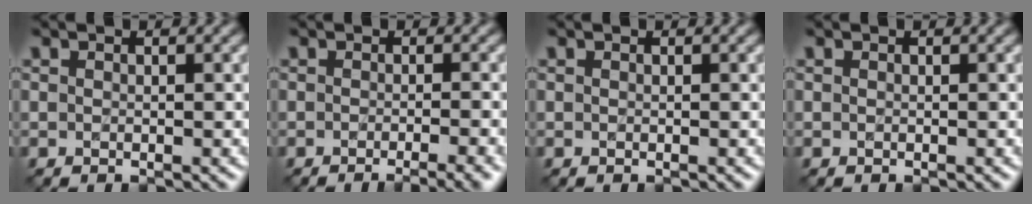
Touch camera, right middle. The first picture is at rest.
{"total": 4.4, "force": [-2.3, 1.2, 3.6], "torque": [-0.028, 0.002, -0.027]}
{"total": 0.0}
{"total": 0.0}